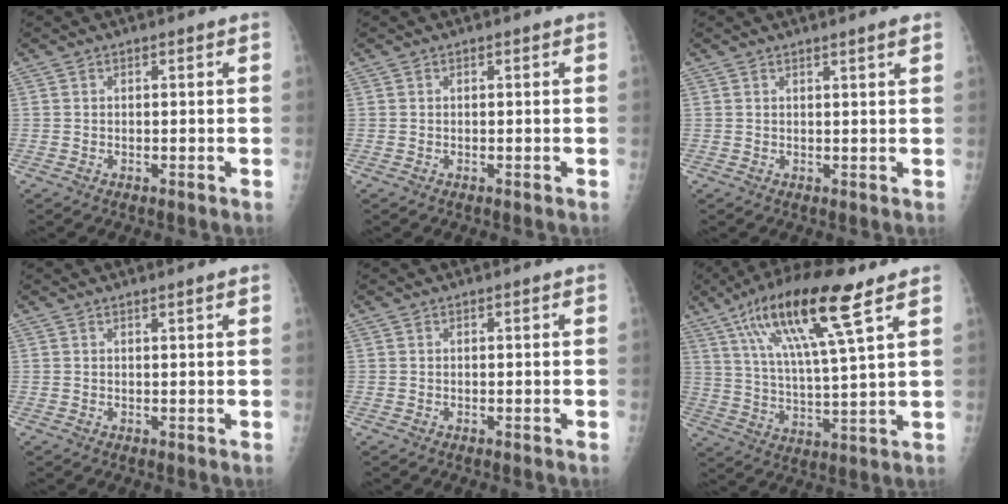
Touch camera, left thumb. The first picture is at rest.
{"total": 0.0}
{"total": 1.7, "force": [1.3, -0.1, 1.1], "torque": [-0.013, -0.007, 0.018]}
{"total": 1.1, "force": [0.9, 0.1, 0.6], "torque": [-0.004, -0.001, 0.014]}
{"total": 0.0}
{"total": 17.9, "force": [9.5, 3.3, 14.8], "torque": [-0.269, -0.024, 0.170]}